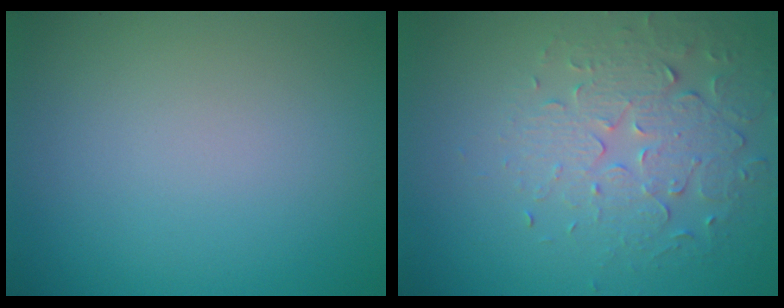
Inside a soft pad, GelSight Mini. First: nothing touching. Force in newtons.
{"total": 4.1, "press": 3.5, "slide": 2.2}